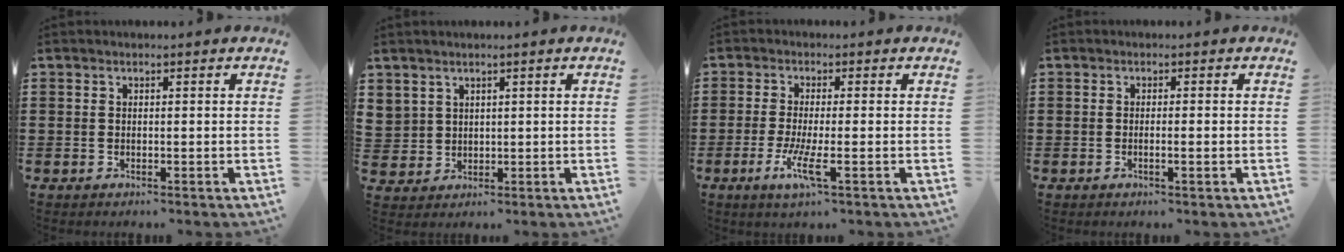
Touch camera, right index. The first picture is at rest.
{"total": 2.7, "force": [2.1, 1.7, 0.0], "torque": [-0.011, 0.003, 0.041]}
{"total": 5.2, "force": [-2.0, 0.4, 4.8], "torque": [-0.102, -0.018, -0.039]}
{"total": 1.3, "force": [-0.5, -0.1, 1.2], "torque": [-0.018, -0.005, -0.009]}